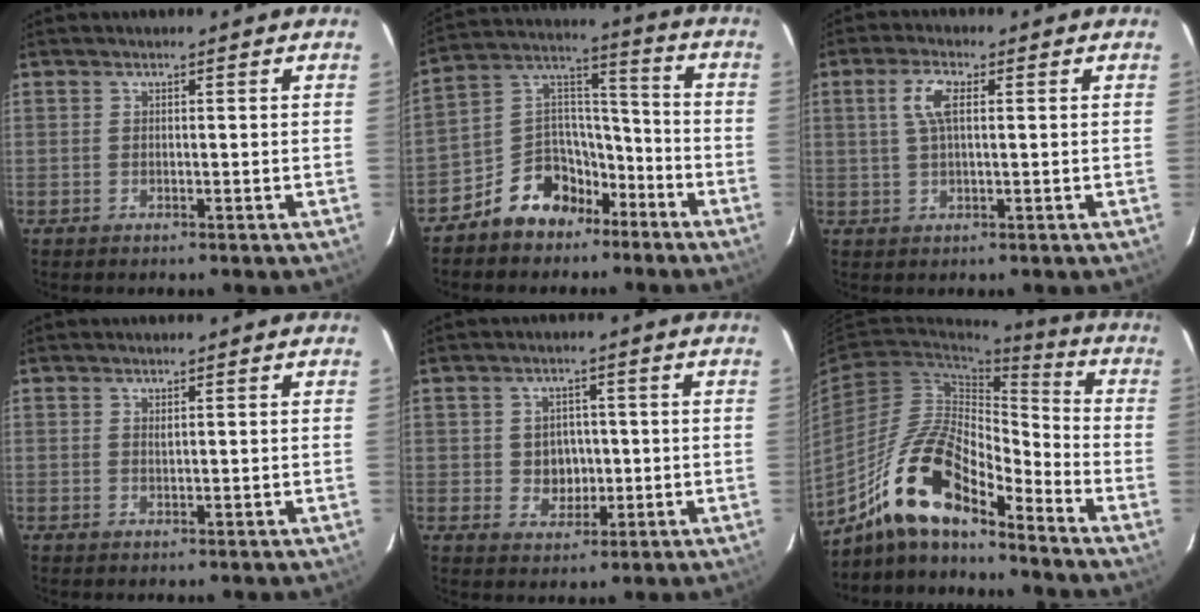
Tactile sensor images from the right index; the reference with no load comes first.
{"total": 11.8, "force": [-7.8, 8.1, 3.7], "torque": [-0.079, 0.065, -0.128]}
{"total": 4.7, "force": [1.2, 1.5, 4.3], "torque": [-0.086, 0.008, 0.025]}
{"total": 0.7, "force": [0.4, 0.2, 0.5], "torque": [-0.007, 0.002, 0.008]}
{"total": 4.8, "force": [-0.1, 4.4, 1.9], "torque": [-0.036, 0.009, 0.006]}
{"total": 16.3, "force": [-11.9, 4.6, 10.3], "torque": [-0.194, -0.001, -0.227]}